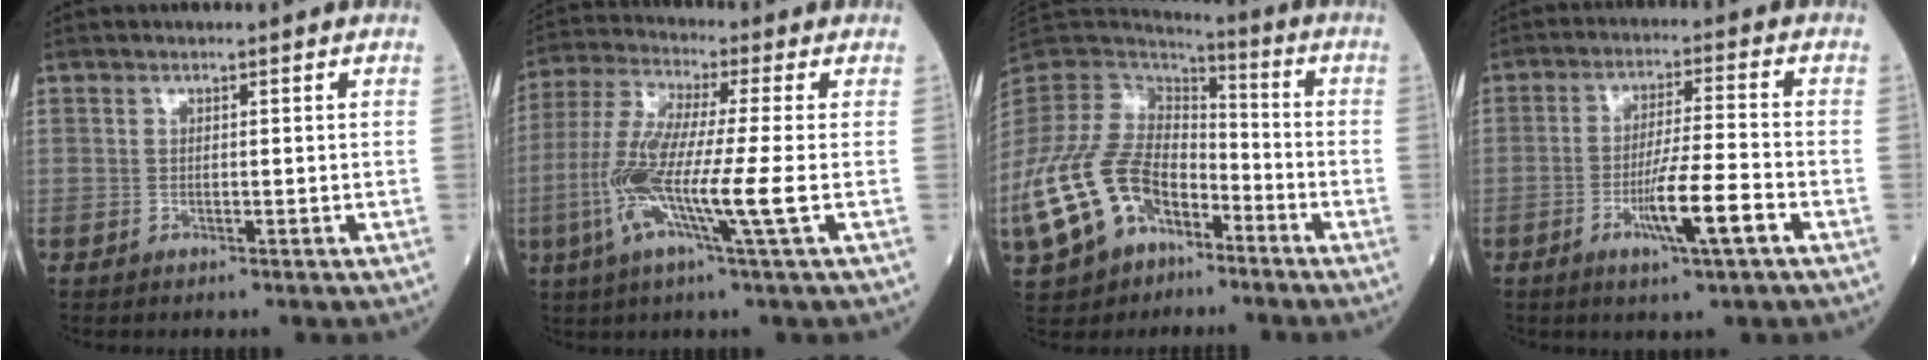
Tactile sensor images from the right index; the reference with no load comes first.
{"total": 12.6, "force": [-3.0, -0.4, 12.2], "torque": [-0.257, -0.015, -0.070]}
{"total": 17.6, "force": [-7.9, 10.5, 11.7], "torque": [-0.268, 0.006, -0.150]}
{"total": 8.3, "force": [-3.6, -0.1, 7.5], "torque": [-0.136, -0.008, -0.064]}